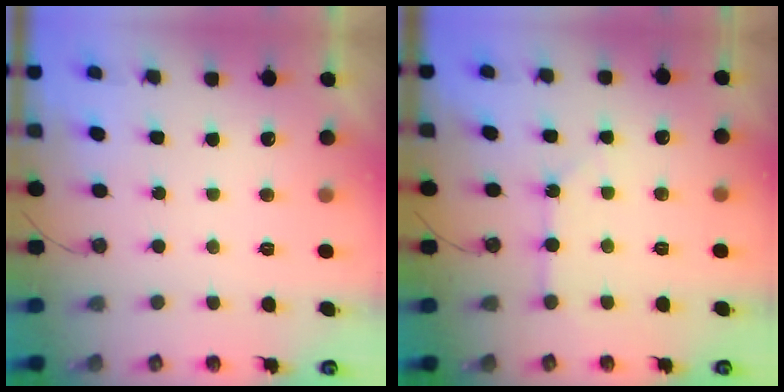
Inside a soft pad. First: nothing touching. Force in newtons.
{"total": 2.2, "press": 2.2, "slide": 0.4}